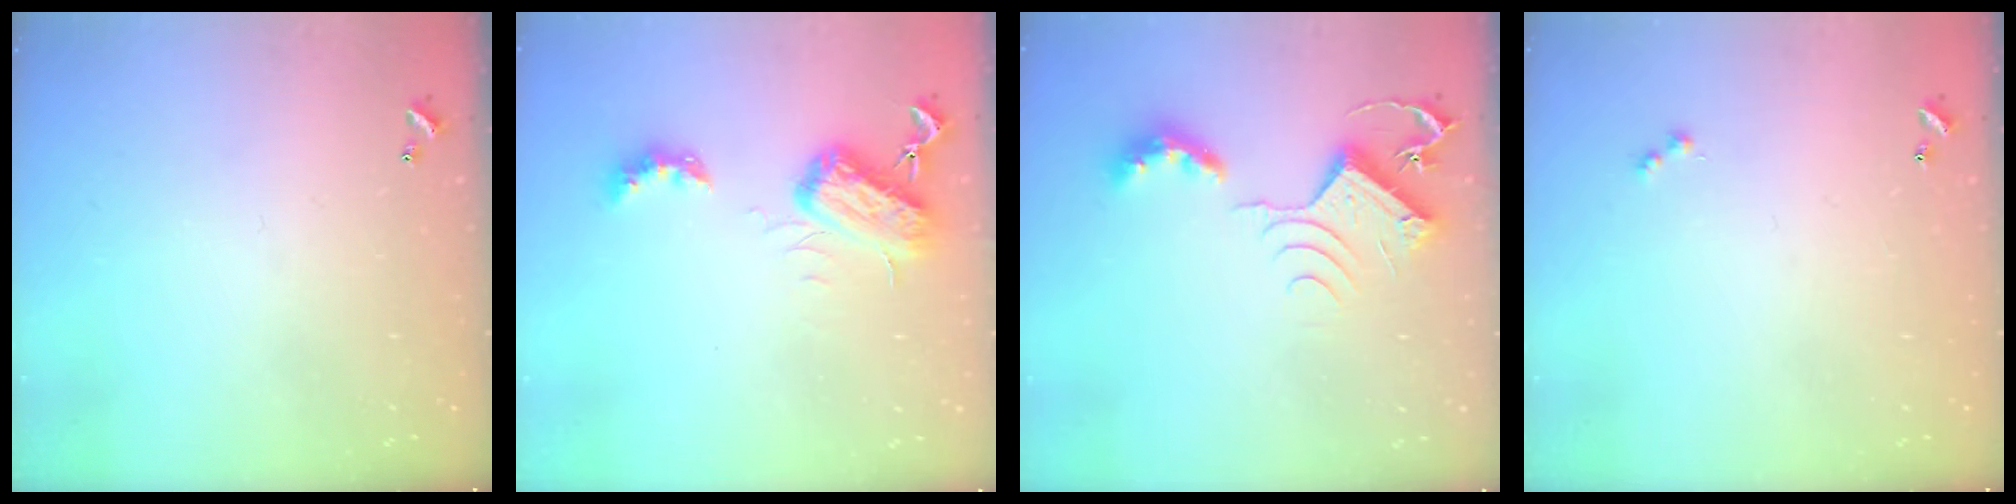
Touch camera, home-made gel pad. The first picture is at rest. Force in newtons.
{"total": 5.9, "press": 5.8, "slide": 0.9}
{"total": 9.6, "press": 9.6, "slide": 0.5}
{"total": 0.0}